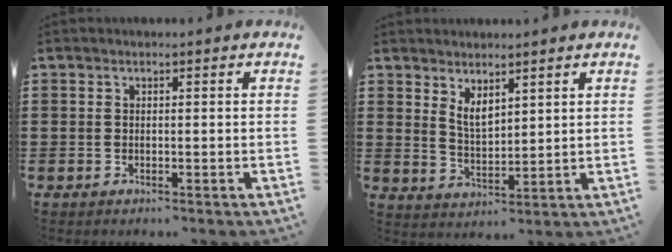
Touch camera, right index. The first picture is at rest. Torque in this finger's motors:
{"motor_torque": [0.01, 0.01, 0.05, 0.07]}